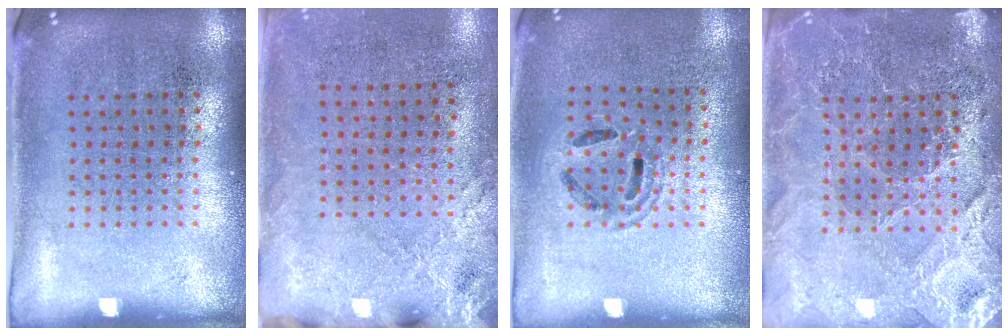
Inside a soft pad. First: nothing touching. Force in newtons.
{"total": 2.4, "press": 2.0, "slide": 1.3}
{"total": 1.1, "press": 1.1, "slide": 0.3}
{"total": 4.0, "press": 3.8, "slide": 1.3}